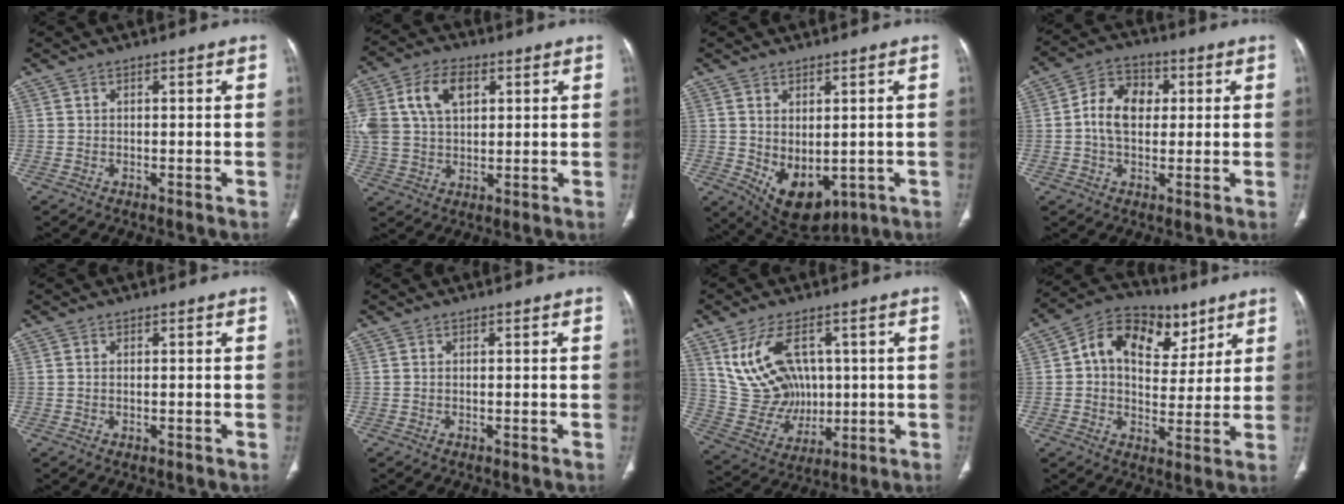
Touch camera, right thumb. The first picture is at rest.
{"total": 13.7, "force": [4.3, 8.9, 9.4], "torque": [-0.197, 0.004, 0.083]}
{"total": 10.1, "force": [-1.5, 6.1, 8.0], "torque": [-0.109, -0.008, 0.007]}
{"total": 9.1, "force": [0.7, 6.6, 6.2], "torque": [-0.095, 0.019, 0.005]}
{"total": 0.7, "force": [-0.1, 0.4, 0.6], "torque": [-0.020, -0.005, -0.001]}
{"total": 0.0}
{"total": 13.8, "force": [4.3, 9.5, 9.0], "torque": [-0.141, -0.013, 0.103]}
{"total": 15.4, "force": [6.2, 10.9, 9.0], "torque": [-0.099, 0.003, 0.098]}